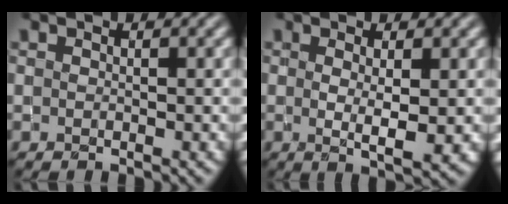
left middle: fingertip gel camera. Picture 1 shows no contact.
{"total": 2.8, "force": [0.2, 0.4, 2.7], "torque": [-0.049, -0.010, 0.008]}